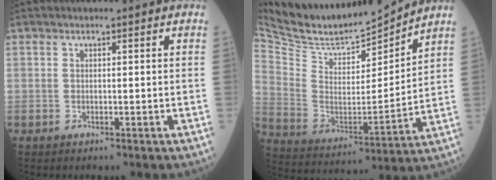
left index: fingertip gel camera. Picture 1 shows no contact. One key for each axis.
{"total": 15.9, "fx": 15.4, "fy": 1.5, "fz": 3.6, "tx": -0.088, "ty": -0.011, "tz": 0.278}